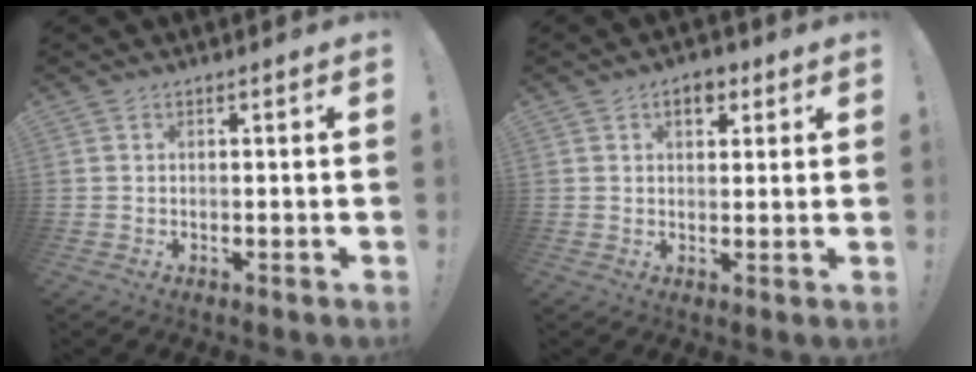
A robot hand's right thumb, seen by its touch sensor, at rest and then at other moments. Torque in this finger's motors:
{"motor_torque": [0.41, 1.12, 0.09, -0.11, 0.00]}